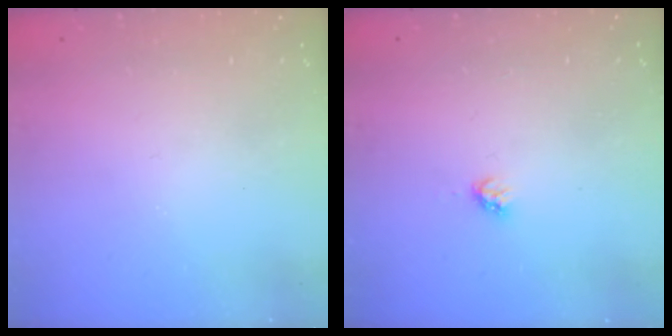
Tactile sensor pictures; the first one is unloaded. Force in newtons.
{"total": 2.8, "press": 2.8, "slide": 0.2}